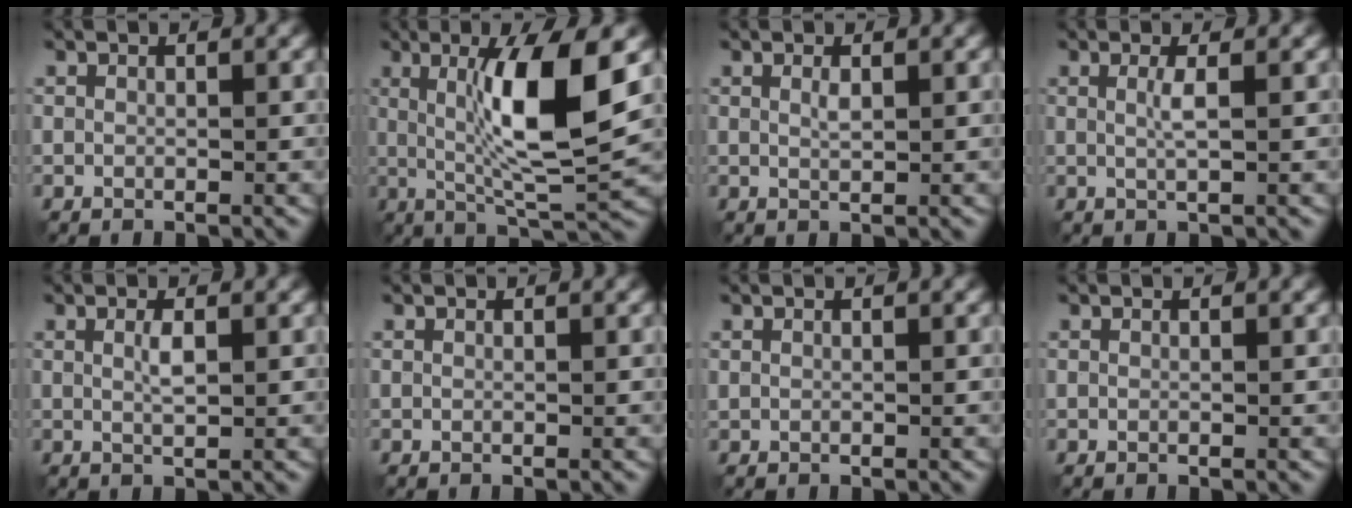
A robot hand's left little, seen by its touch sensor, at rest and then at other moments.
{"total": 9.8, "force": [1.3, 2.1, 9.5], "torque": [-0.153, -0.006, 0.027]}
{"total": 0.7, "force": [0.1, 0.2, 0.7], "torque": [-0.016, -0.001, 0.002]}
{"total": 1.4, "force": [0.0, 0.2, 1.4], "torque": [-0.028, -0.002, -0.004]}
{"total": 1.3, "force": [0.0, 0.3, 1.3], "torque": [-0.027, -0.001, 0.000]}
{"total": 0.0}
{"total": 0.0}
{"total": 0.0}